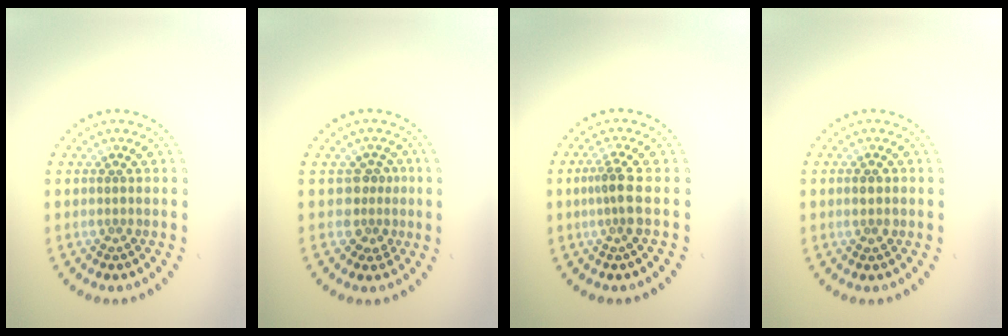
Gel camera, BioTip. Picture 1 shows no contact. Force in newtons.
{"total": 2.4, "press": 1.8, "slide": 1.5}
{"total": 2.3, "press": 1.8, "slide": 1.5}
{"total": 1.6, "press": 1.6, "slide": 0.2}